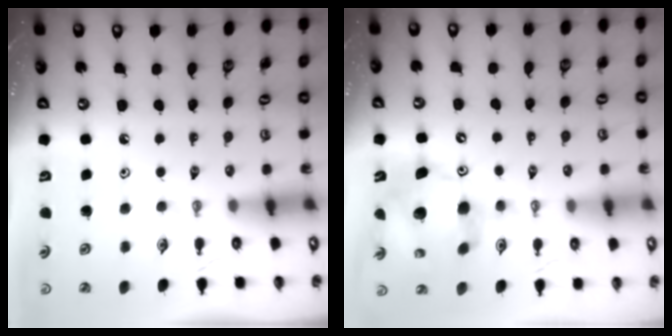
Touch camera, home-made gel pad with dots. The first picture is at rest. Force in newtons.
{"total": 14.5, "press": 14.4, "slide": 1.3}